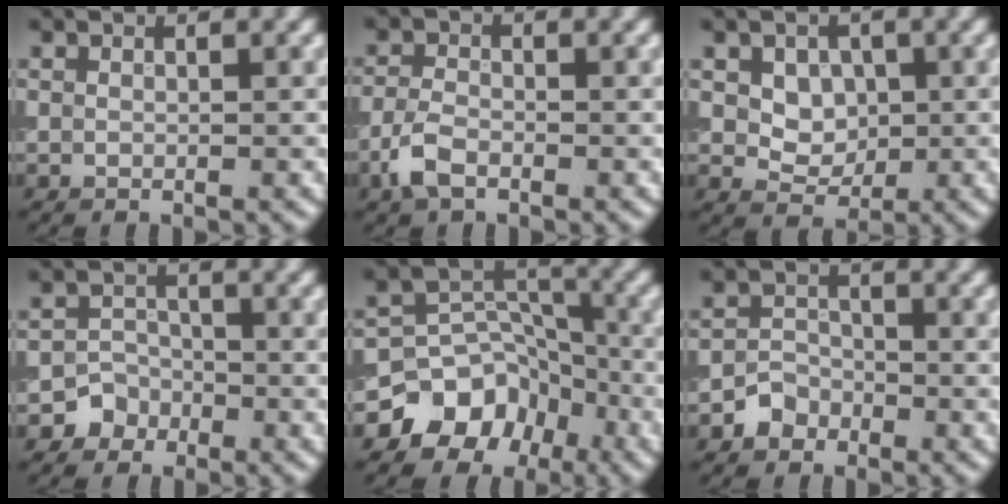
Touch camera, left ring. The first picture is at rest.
{"total": 2.6, "force": [-1.5, 1.2, 1.7], "torque": [-0.040, 0.003, -0.040]}
{"total": 2.7, "force": [0.6, 2.1, 1.6], "torque": [-0.024, -0.005, 0.013]}
{"total": 1.9, "force": [-1.1, 1.5, -0.1], "torque": [0.015, 0.011, -0.023]}
{"total": 6.4, "force": [-4.0, 4.8, 1.6], "torque": [-0.005, 0.007, -0.074]}
{"total": 1.8, "force": [-1.2, 1.3, 0.3], "torque": [0.002, 0.012, -0.024]}